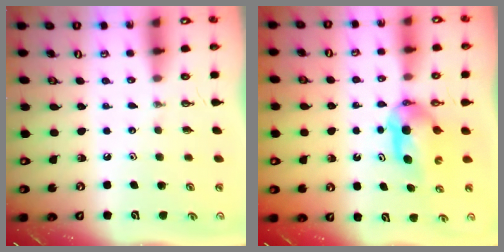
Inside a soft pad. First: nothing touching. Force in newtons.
{"total": 6.7, "press": 6.6, "slide": 1.5}